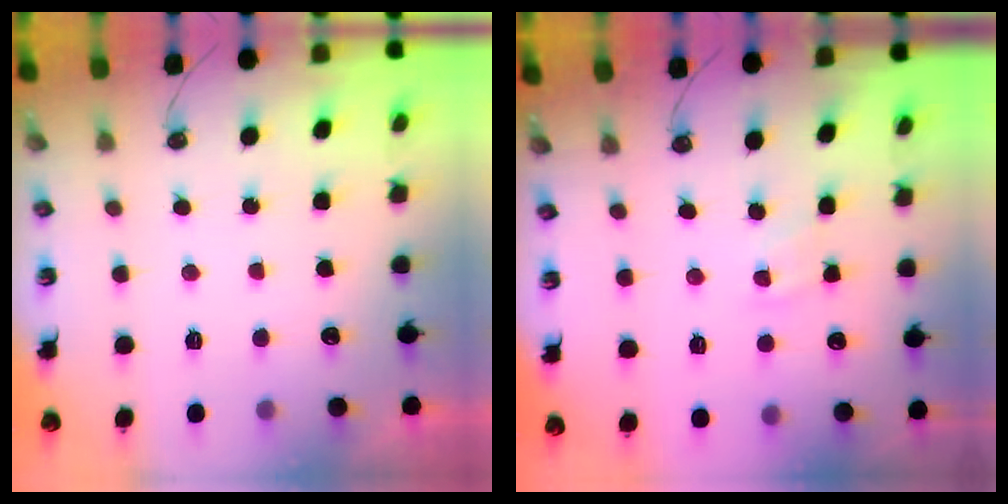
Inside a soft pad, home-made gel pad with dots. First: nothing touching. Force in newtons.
{"total": 4.9, "press": 4.9, "slide": 0.6}